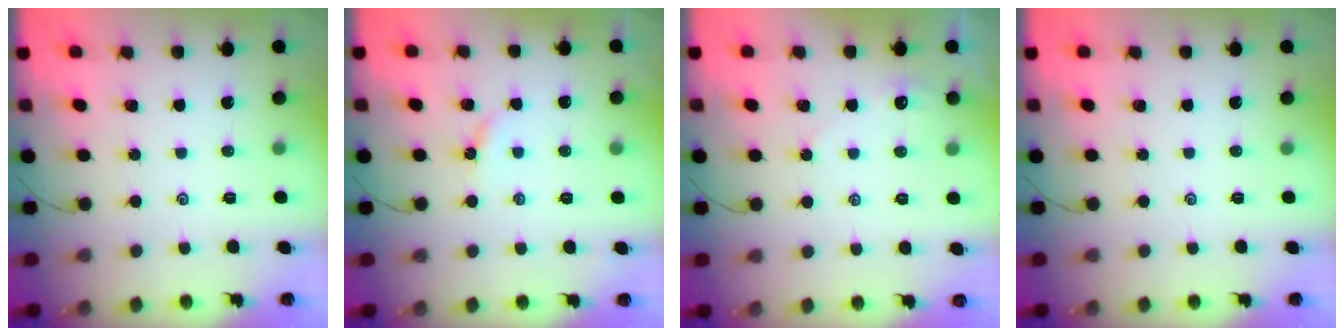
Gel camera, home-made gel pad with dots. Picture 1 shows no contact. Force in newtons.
{"total": 2.9, "press": 2.9, "slide": 0.3}
{"total": 2.2, "press": 2.2, "slide": 0.3}
{"total": 0.0}